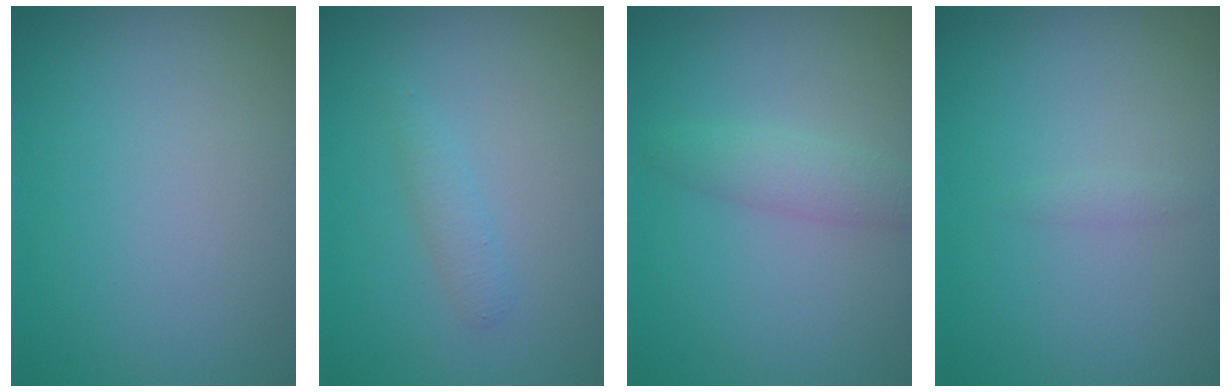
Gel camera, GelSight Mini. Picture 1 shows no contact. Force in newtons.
{"total": 1.1, "press": 1.1, "slide": 0.1}
{"total": 2.0, "press": 2.0, "slide": 0.1}
{"total": 0.6, "press": 0.6, "slide": 0.0}